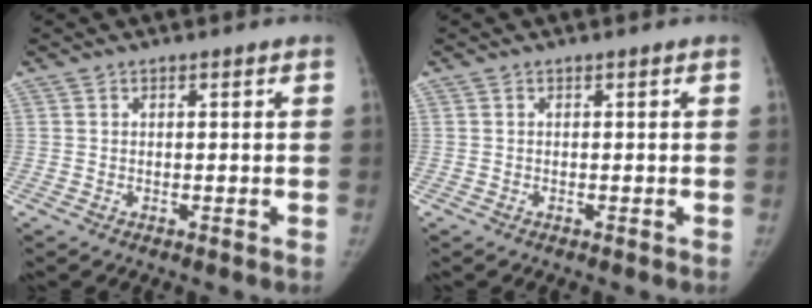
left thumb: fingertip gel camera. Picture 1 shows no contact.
{"total": 0.0}